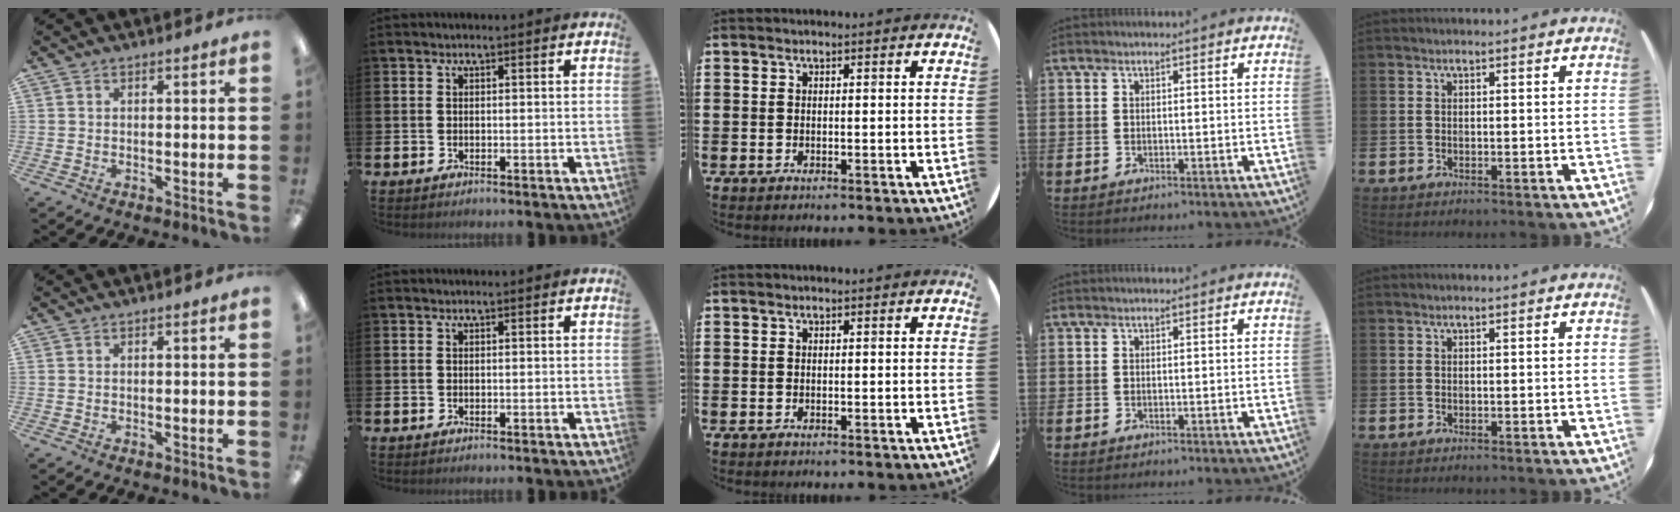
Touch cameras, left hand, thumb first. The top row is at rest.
{}